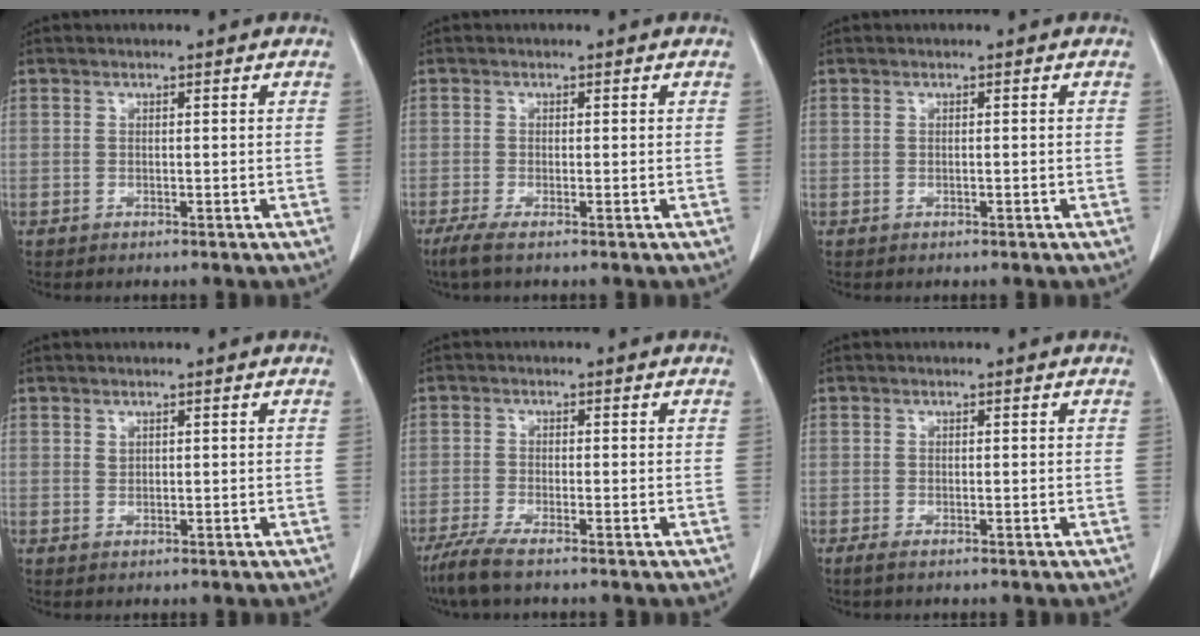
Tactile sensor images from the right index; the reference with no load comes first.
{"total": 2.1, "force": [-1.3, 0.1, 1.6], "torque": [-0.037, -0.008, -0.029]}
{"total": 0.0}
{"total": 0.5, "force": [0.4, 0.3, 0.1], "torque": [0.000, -0.002, 0.006]}
{"total": 4.1, "force": [-3.1, 0.0, 2.7], "torque": [-0.056, -0.012, -0.064]}
{"total": 0.6, "force": [-0.4, 0.0, 0.5], "torque": [-0.012, -0.002, -0.008]}